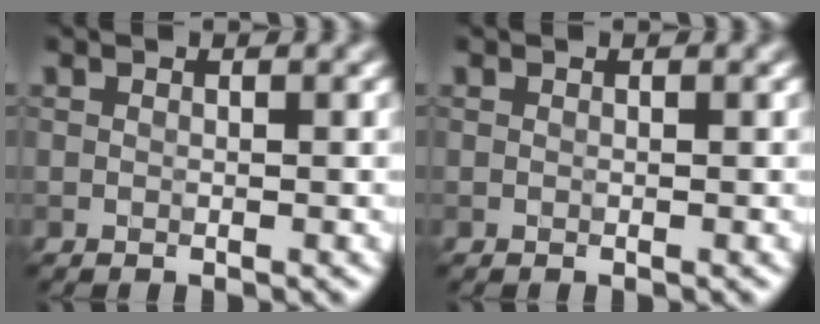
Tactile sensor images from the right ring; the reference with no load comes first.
{"total": 0.0}